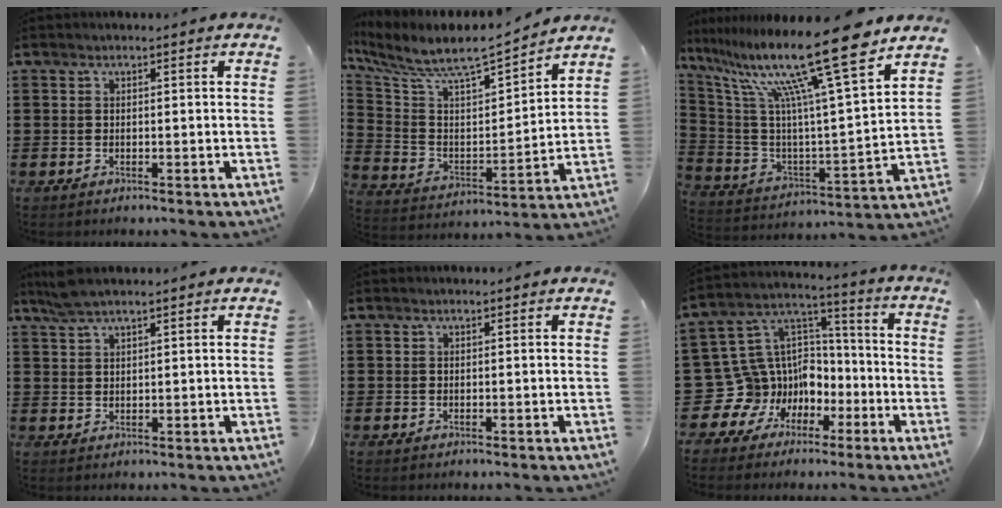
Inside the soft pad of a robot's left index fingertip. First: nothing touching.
{"total": 6.5, "force": [5.6, 1.1, 3.2], "torque": [-0.092, -0.051, 0.086]}
{"total": 19.0, "force": [13.7, 1.3, 13.2], "torque": [-0.266, -0.084, 0.214]}
{"total": 3.1, "force": [2.5, 0.4, 1.8], "torque": [-0.040, 0.003, 0.046]}
{"total": 0.0}
{"total": 12.4, "force": [-4.9, 11.2, 2.2], "torque": [-0.102, -0.008, -0.064]}